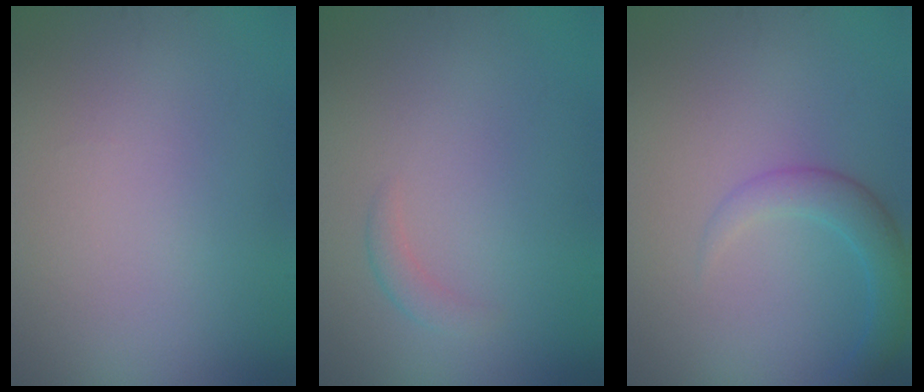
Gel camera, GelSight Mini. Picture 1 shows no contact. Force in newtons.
{"total": 1.1, "press": 1.1, "slide": 0.0}
{"total": 2.8, "press": 2.8, "slide": 0.1}